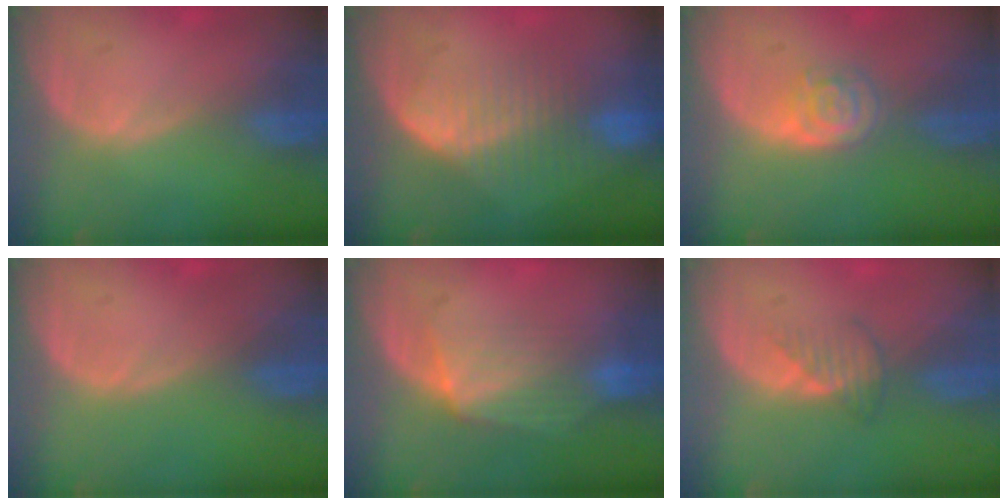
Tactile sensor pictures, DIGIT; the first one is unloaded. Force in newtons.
{"total": 8.2, "press": 7.5, "slide": 3.5}
{"total": 4.1, "press": 3.8, "slide": 1.5}
{"total": 0.0}
{"total": 7.0, "press": 6.5, "slide": 2.6}
{"total": 2.5, "press": 2.5, "slide": 0.2}